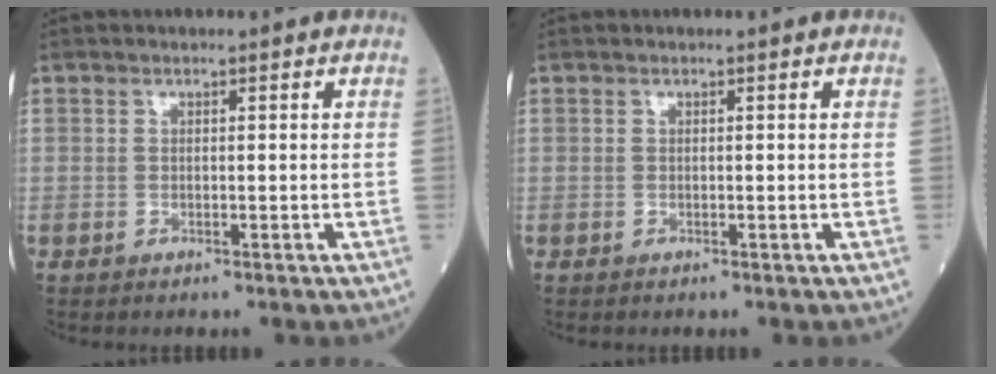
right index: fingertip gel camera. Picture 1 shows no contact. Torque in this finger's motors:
{"motor_torque": [0.00, 0.00, 0.00, 0.00]}